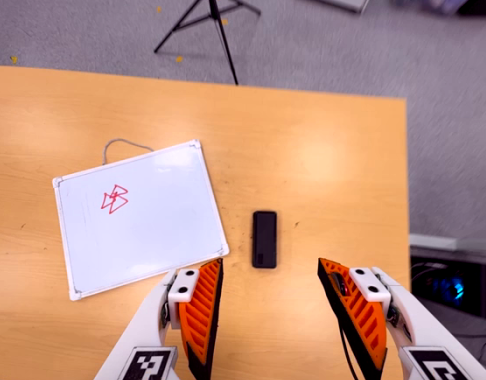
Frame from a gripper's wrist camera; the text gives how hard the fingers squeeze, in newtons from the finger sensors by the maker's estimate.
{"total": 0.0}